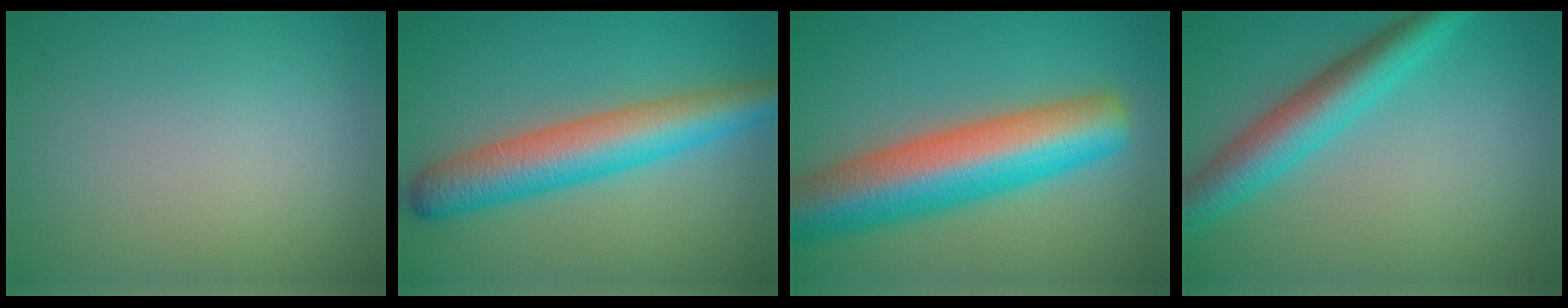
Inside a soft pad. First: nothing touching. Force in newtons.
{"total": 7.3, "press": 7.3, "slide": 0.1}
{"total": 11.1, "press": 11.1, "slide": 0.5}
{"total": 5.5, "press": 5.5, "slide": 0.1}